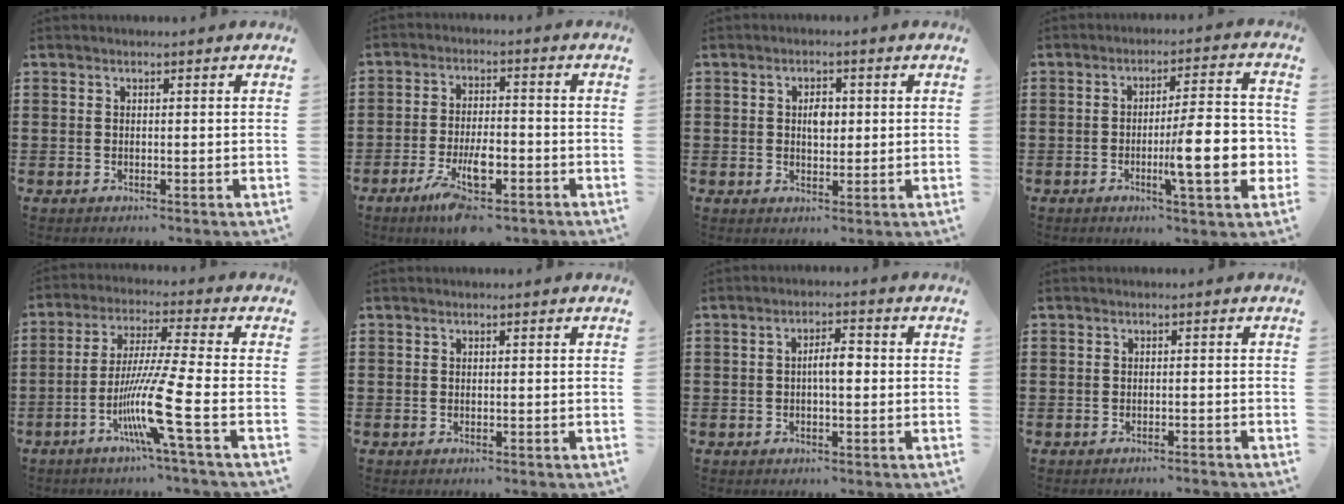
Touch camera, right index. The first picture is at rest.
{"total": 7.1, "force": [-4.0, 2.5, 5.4], "torque": [-0.122, -0.003, -0.078]}
{"total": 2.9, "force": [0.4, 1.6, 2.3], "torque": [-0.032, 0.000, 0.002]}
{"total": 12.5, "force": [-2.6, 2.6, 11.9], "torque": [-0.168, -0.013, -0.048]}
{"total": 11.6, "force": [-4.4, -0.5, 10.7], "torque": [-0.228, -0.023, -0.094]}
{"total": 0.0}
{"total": 3.5, "force": [-0.2, 1.0, 3.3], "torque": [-0.060, 0.004, -0.006]}
{"total": 0.9, "force": [-0.9, -0.1, 0.1], "torque": [-0.005, -0.002, -0.018]}